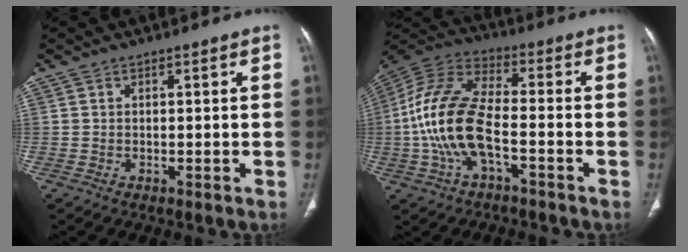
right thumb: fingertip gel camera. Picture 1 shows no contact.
{"total": 15.4, "force": [-3.5, 7.1, 13.2], "torque": [-0.283, 0.037, -0.069]}